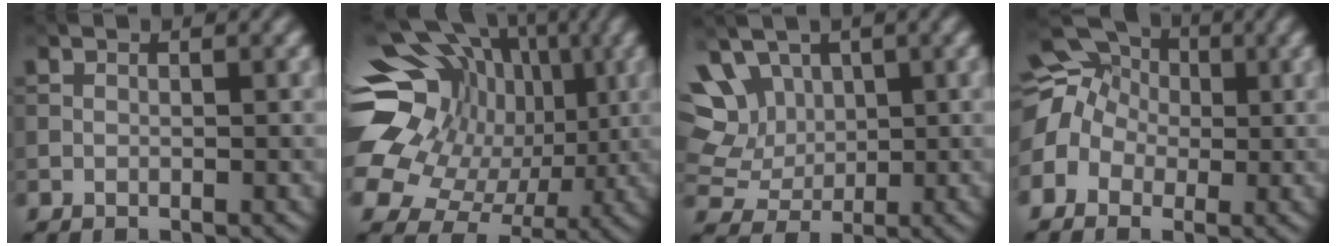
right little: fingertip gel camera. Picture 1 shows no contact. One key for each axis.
{"total": 20.1, "fx": 3.3, "fy": 17.3, "fz": 9.8, "tx": -0.215, "ty": 0.045, "tz": 0.026}
{"total": 9.1, "fx": 3.1, "fy": 7.3, "fz": 4.3, "tx": -0.098, "ty": 0.025, "tz": 0.045}
{"total": 14.0, "fx": 0.8, "fy": 12.6, "fz": 6.3, "tx": -0.163, "ty": 0.026, "tz": -0.043}